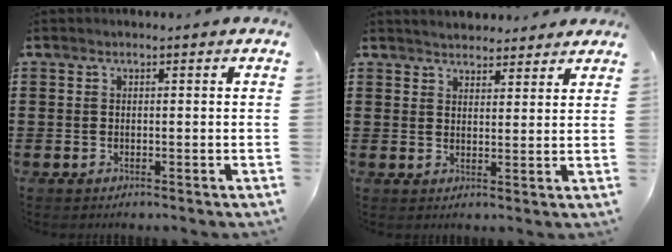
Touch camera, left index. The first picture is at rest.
{"total": 2.8, "force": [2.7, 0.4, 0.0], "torque": [-0.009, -0.005, 0.052]}